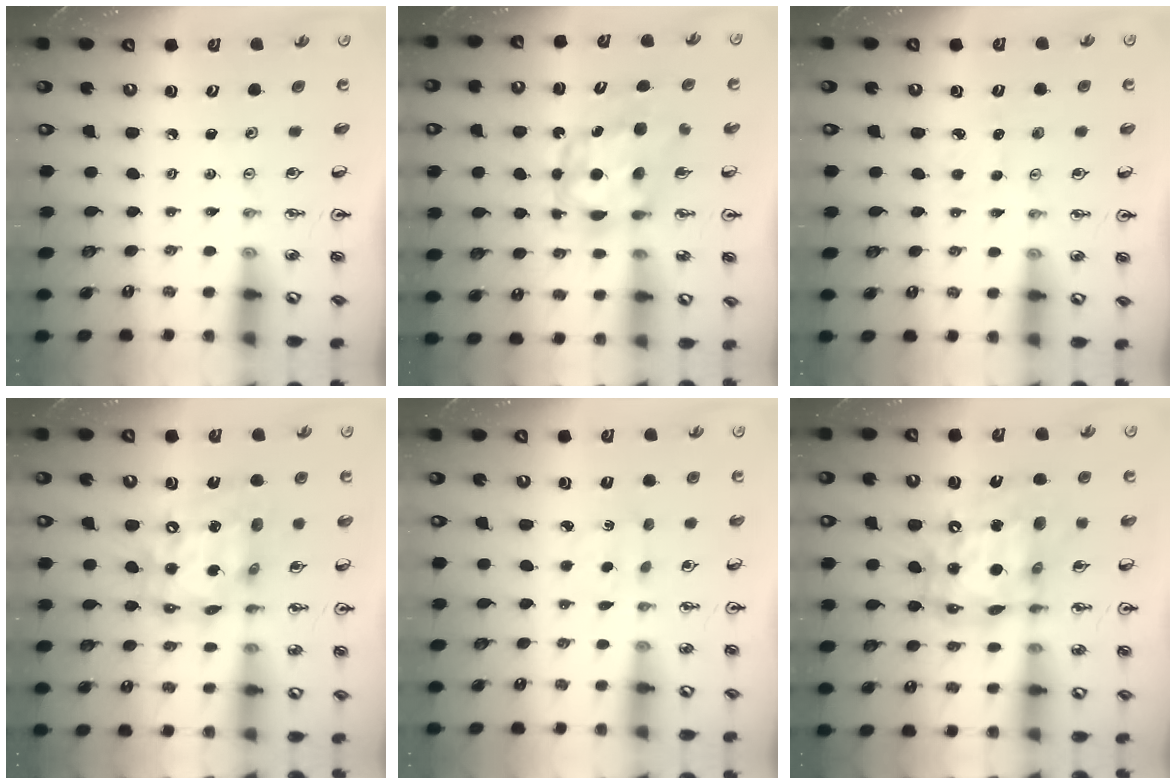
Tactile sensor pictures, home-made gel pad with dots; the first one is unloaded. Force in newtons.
{"total": 7.8, "press": 7.7, "slide": 0.8}
{"total": 3.8, "press": 3.8, "slide": 0.5}
{"total": 16.2, "press": 16.1, "slide": 1.4}
{"total": 1.7, "press": 1.7, "slide": 0.5}
{"total": 18.3, "press": 18.2, "slide": 1.6}